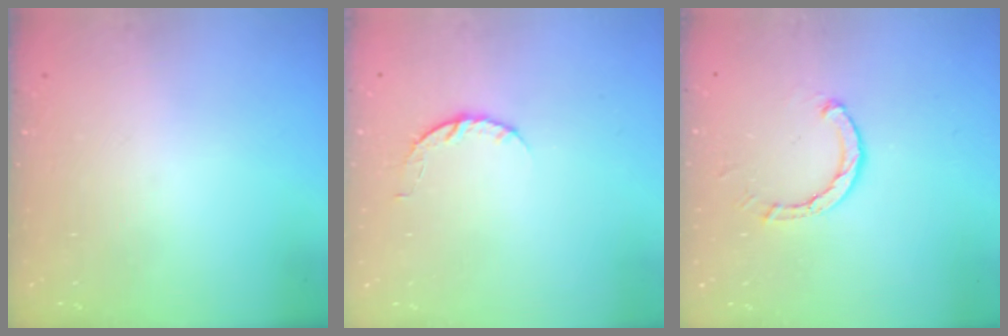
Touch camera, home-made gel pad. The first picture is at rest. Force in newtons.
{"total": 3.9, "press": 3.9, "slide": 0.6}
{"total": 2.6, "press": 2.6, "slide": 0.1}